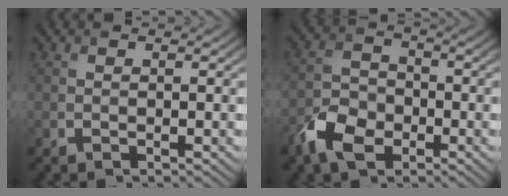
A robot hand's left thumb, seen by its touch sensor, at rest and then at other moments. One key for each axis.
{"total": 6.5, "fx": -3.7, "fy": 4.1, "fz": 3.5, "tx": -0.076, "ty": -0.001, "tz": -0.084}